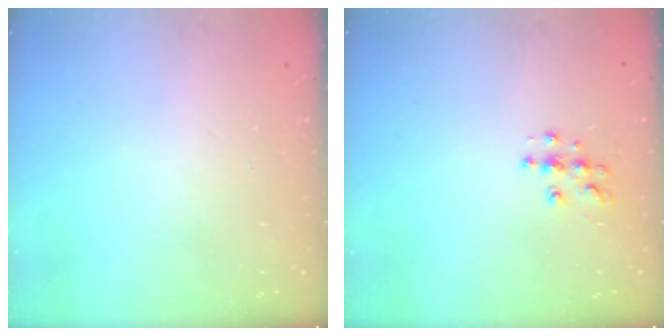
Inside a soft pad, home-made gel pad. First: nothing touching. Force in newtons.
{"total": 5.8, "press": 5.8, "slide": 0.2}